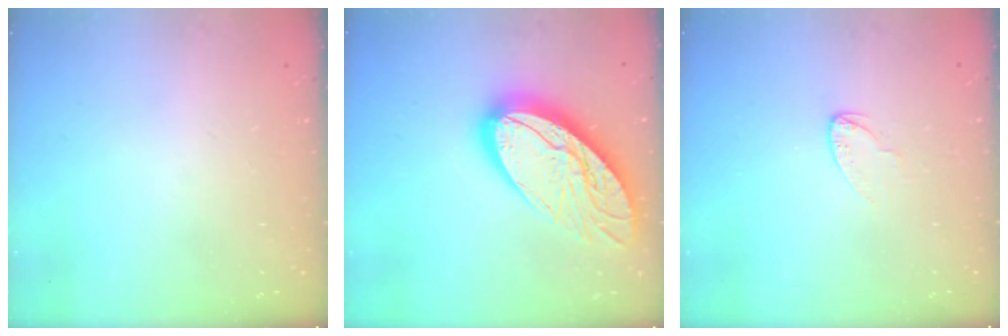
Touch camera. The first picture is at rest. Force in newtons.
{"total": 21.6, "press": 21.6, "slide": 1.7}
{"total": 3.4, "press": 3.4, "slide": 0.3}